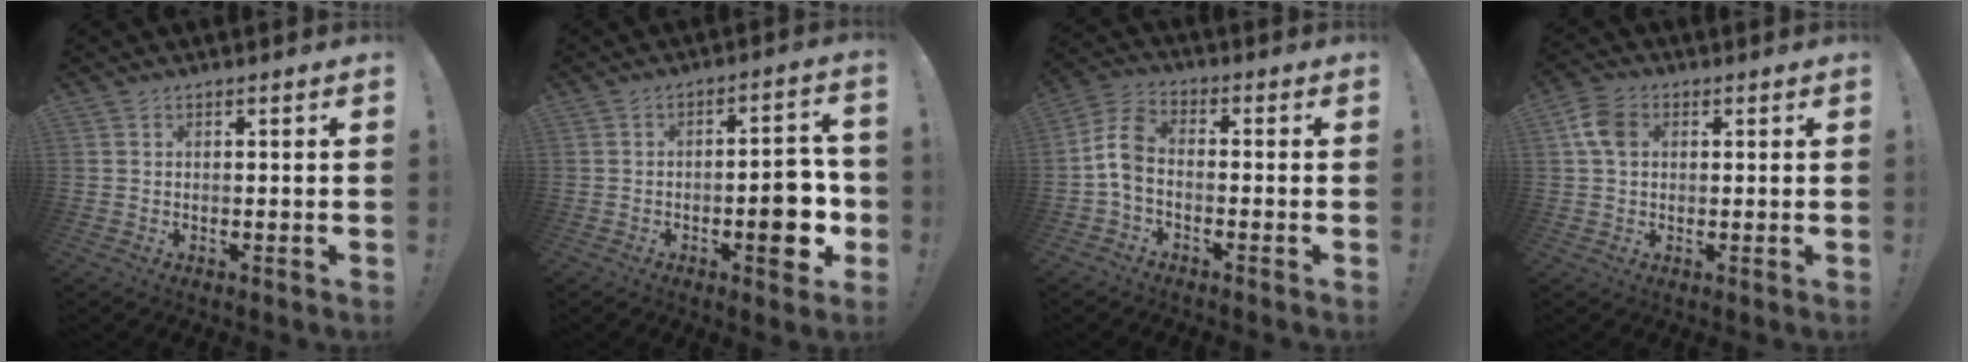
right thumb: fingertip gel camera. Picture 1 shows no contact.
{"total": 12.4, "force": [-3.0, 4.9, 11.0], "torque": [-0.129, 0.010, -0.044]}
{"total": 8.3, "force": [-1.5, 5.1, 6.4], "torque": [-0.118, 0.010, -0.021]}
{"total": 7.0, "force": [1.6, 5.1, 4.5], "torque": [-0.079, 0.010, 0.034]}